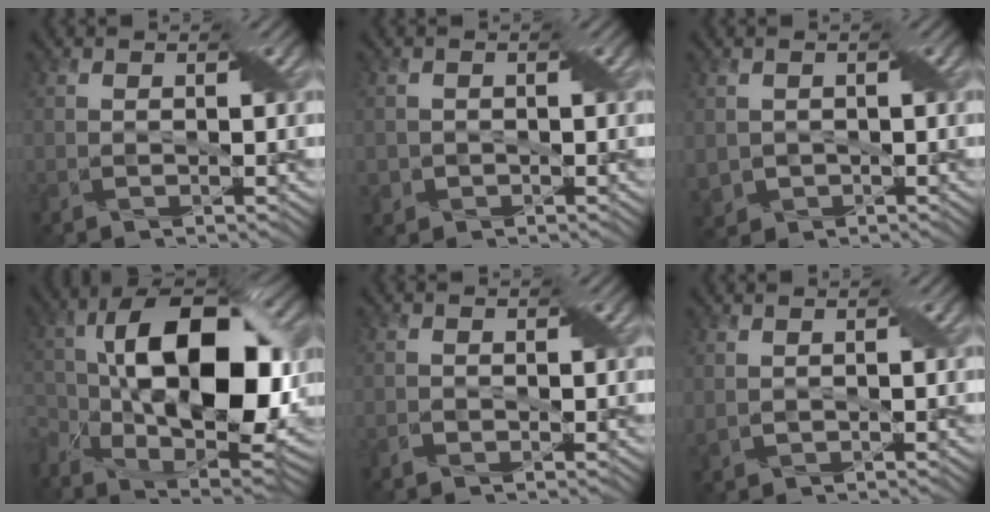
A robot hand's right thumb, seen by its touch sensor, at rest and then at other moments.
{"total": 1.4, "force": [-0.4, 1.4, 0.0], "torque": [0.000, -0.004, -0.008]}
{"total": 2.6, "force": [-0.1, 2.5, 0.8], "torque": [-0.038, -0.013, 0.000]}
{"total": 18.5, "force": [-0.9, 9.9, 15.6], "torque": [-0.273, -0.006, -0.013]}
{"total": 0.8, "force": [-0.4, 0.6, 0.3], "torque": [-0.008, 0.000, -0.010]}
{"total": 1.2, "force": [0.5, 0.9, 0.6], "torque": [-0.024, 0.000, 0.015]}